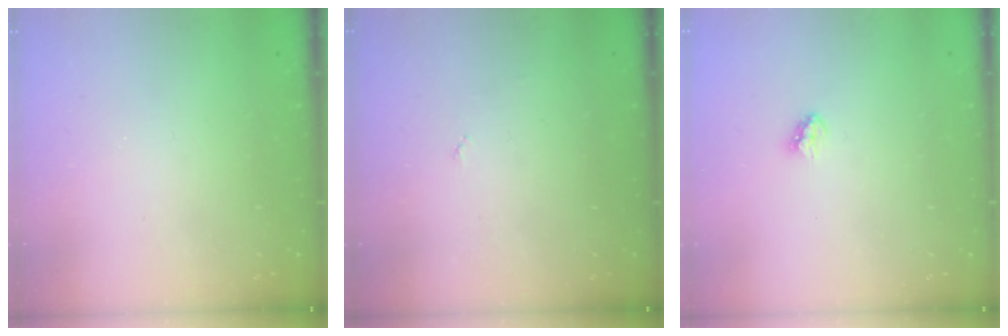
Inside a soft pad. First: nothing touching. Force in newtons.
{"total": 2.7, "press": 2.7, "slide": 0.4}
{"total": 3.1, "press": 3.1, "slide": 0.2}